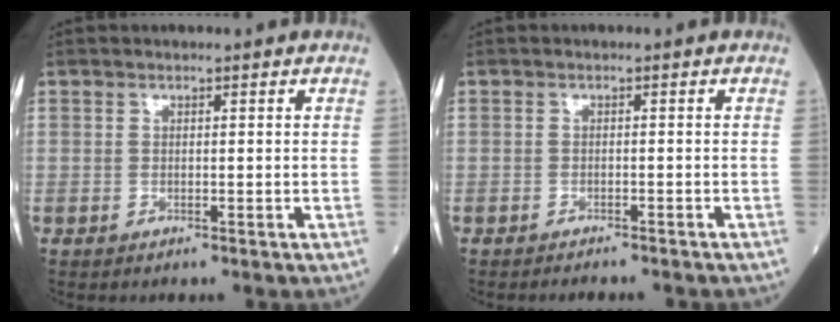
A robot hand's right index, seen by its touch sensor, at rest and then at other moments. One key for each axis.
{"total": 4.0, "fx": -3.7, "fy": 0.6, "fz": 1.4, "tx": -0.016, "ty": -0.005, "tz": -0.044}